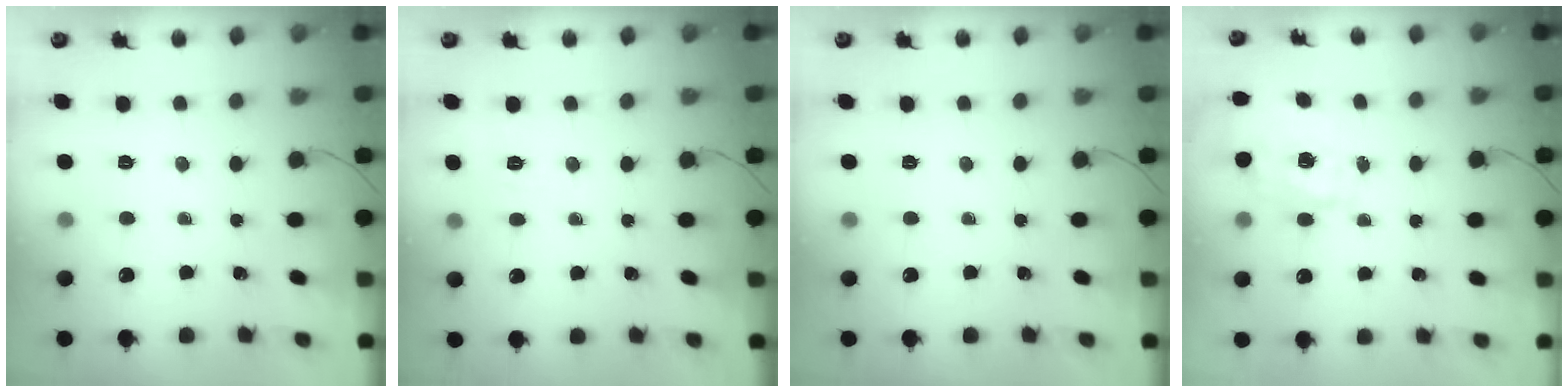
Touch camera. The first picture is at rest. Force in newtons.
{"total": 1.9, "press": 0.4, "slide": 1.9}
{"total": 0.0}
{"total": 9.8, "press": 9.8, "slide": 0.5}